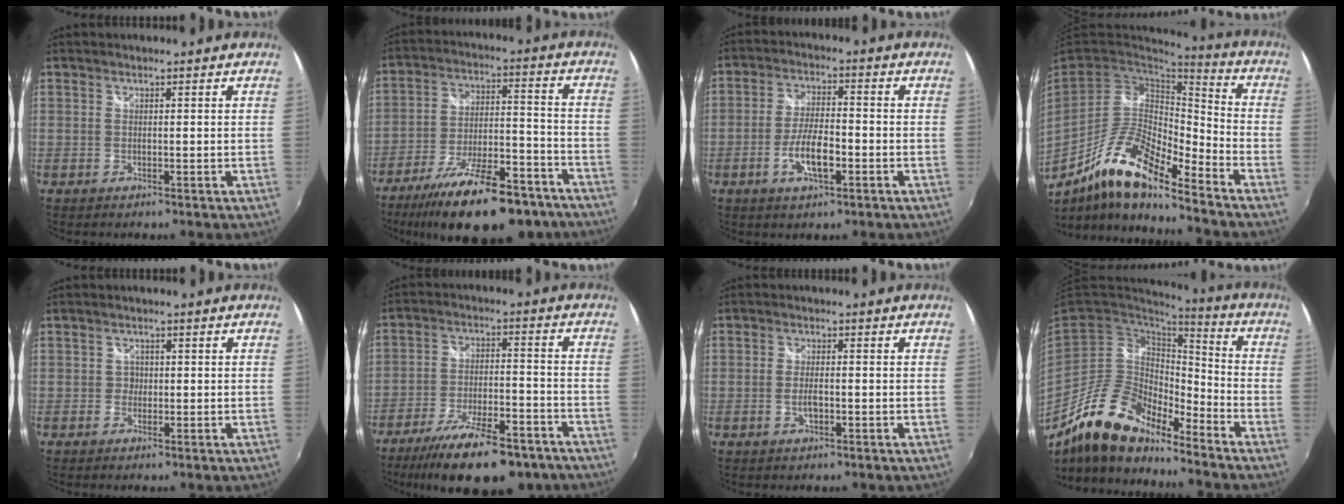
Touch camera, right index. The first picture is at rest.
{"total": 23.0, "force": [-17.3, 7.6, 13.2], "torque": [-0.230, -0.015, -0.250]}
{"total": 7.5, "force": [-2.9, 2.4, 6.4], "torque": [-0.127, -0.001, -0.052]}
{"total": 16.5, "force": [-10.9, 4.1, 11.7], "torque": [-0.220, -0.009, -0.212]}
{"total": 1.3, "force": [-0.4, 1.2, 0.0], "torque": [0.002, 0.002, -0.006]}
{"total": 19.6, "force": [-14.8, 6.1, 11.4], "torque": [-0.208, -0.025, -0.216]}
{"total": 2.8, "force": [-0.9, 1.2, 2.4], "torque": [-0.048, -0.002, -0.016]}
{"total": 16.7, "force": [-13.1, 5.7, 8.5], "torque": [-0.168, -0.005, -0.247]}